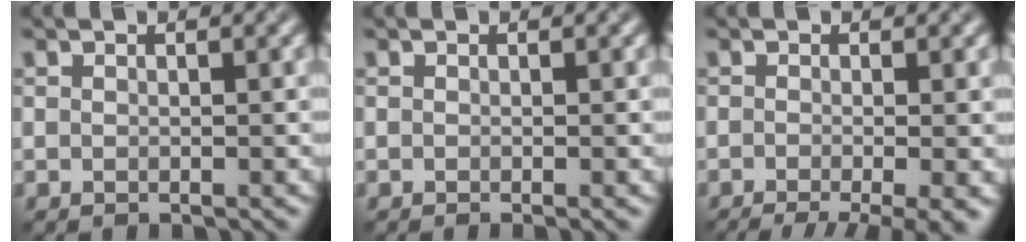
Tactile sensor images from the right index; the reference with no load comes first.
{"total": 0.7, "force": [-0.2, 0.2, 0.6], "torque": [-0.005, -0.007, -0.005]}
{"total": 7.0, "force": [-3.4, 2.2, 5.7], "torque": [-0.061, -0.009, -0.047]}